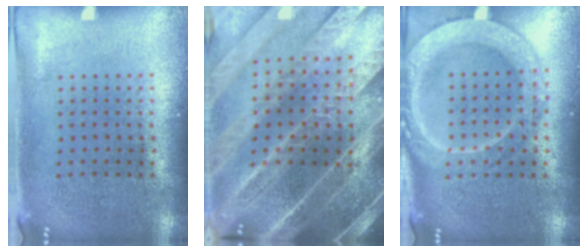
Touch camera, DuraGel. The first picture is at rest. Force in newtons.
{"total": 5.4, "press": 4.6, "slide": 2.9}
{"total": 2.2, "press": 2.2, "slide": 0.3}